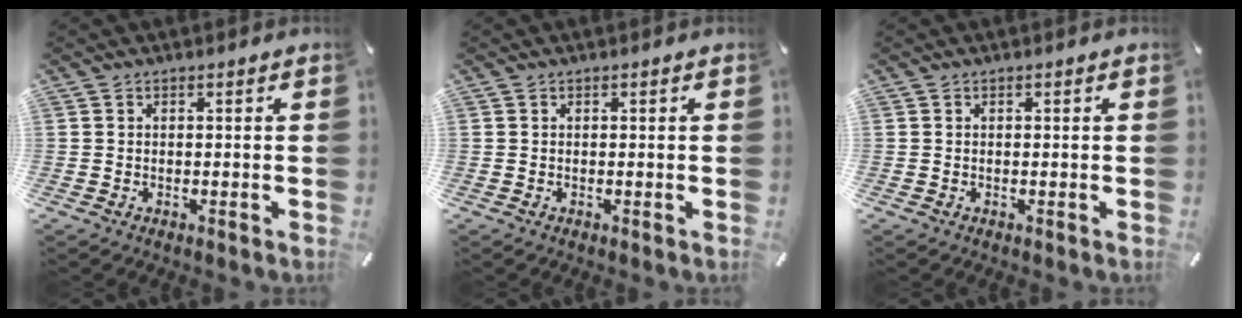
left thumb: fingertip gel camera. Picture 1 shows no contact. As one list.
[{"total": 0.0}, {"total": 0.0}]